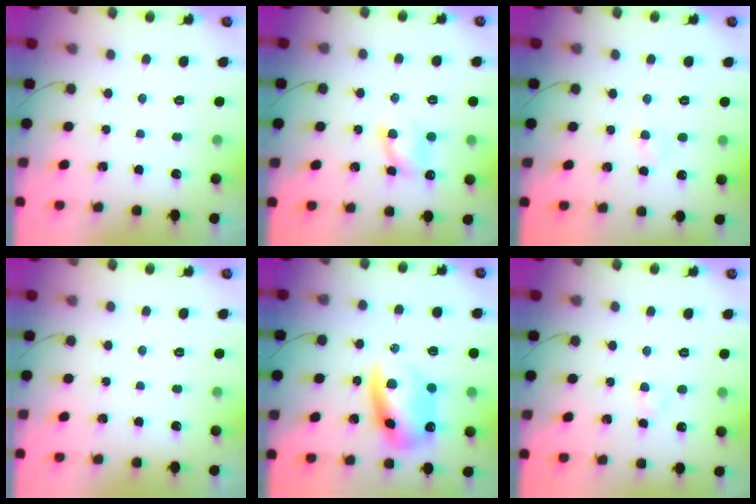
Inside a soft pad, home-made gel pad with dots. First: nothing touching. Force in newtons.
{"total": 6.5, "press": 6.4, "slide": 0.9}
{"total": 2.5, "press": 2.3, "slide": 1.1}
{"total": 0.0}
{"total": 12.5, "press": 12.0, "slide": 3.4}
{"total": 1.8, "press": 1.6, "slide": 0.9}